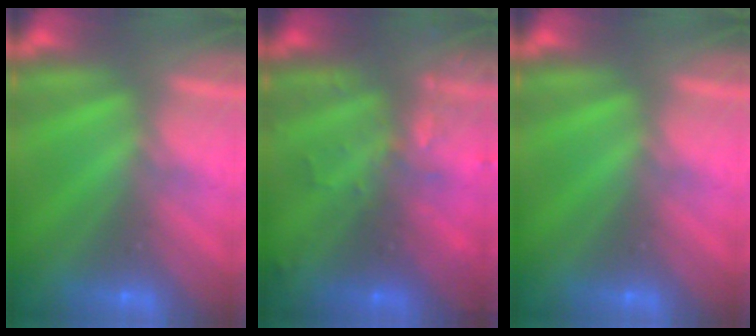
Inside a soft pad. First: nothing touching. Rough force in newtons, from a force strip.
{"total": 3.0}
{"total": 0.0}